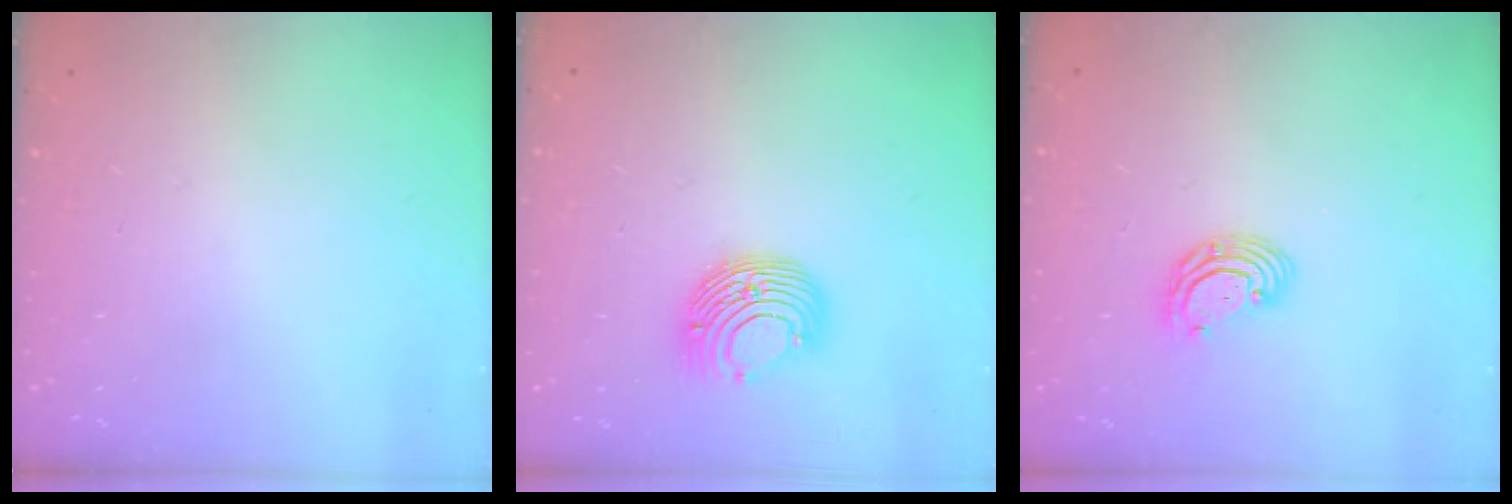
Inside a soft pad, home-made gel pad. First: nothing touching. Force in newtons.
{"total": 10.6, "press": 10.6, "slide": 0.3}
{"total": 6.4, "press": 6.3, "slide": 1.2}